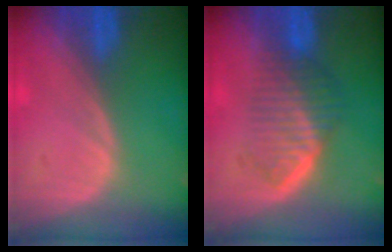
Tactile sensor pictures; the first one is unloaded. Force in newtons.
{"total": 6.6, "press": 5.9, "slide": 3.1}